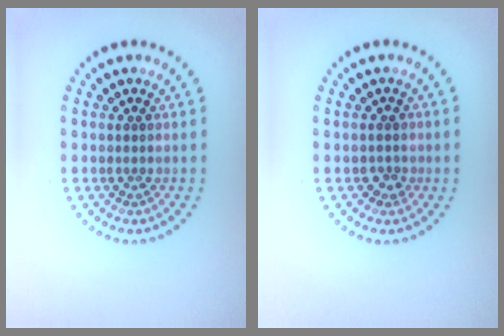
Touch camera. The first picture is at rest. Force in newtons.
{"total": 1.0, "press": 0.9, "slide": 0.4}